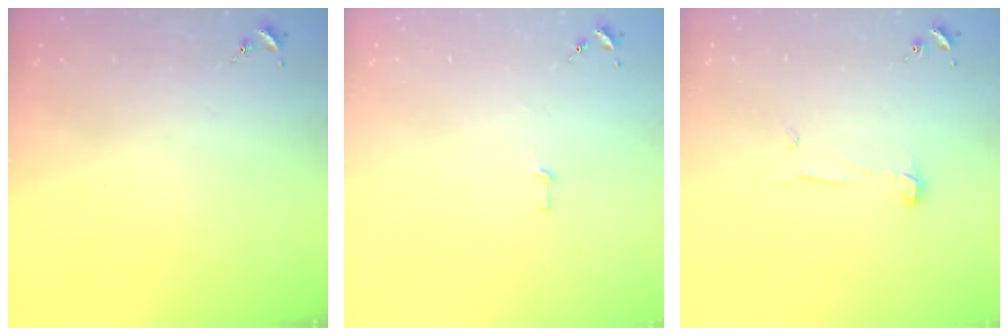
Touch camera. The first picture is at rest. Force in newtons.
{"total": 2.6, "press": 2.6, "slide": 0.2}
{"total": 5.4, "press": 5.4, "slide": 0.3}